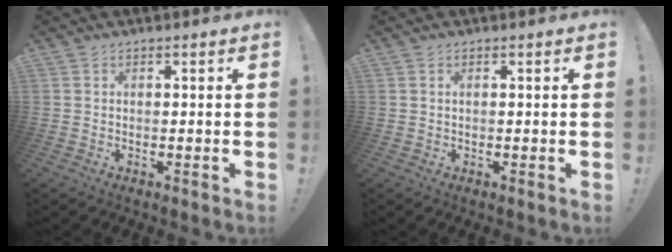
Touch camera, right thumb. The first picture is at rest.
{"total": 0.5, "force": [0.2, 0.2, 0.4], "torque": [-0.008, 0.001, 0.004]}